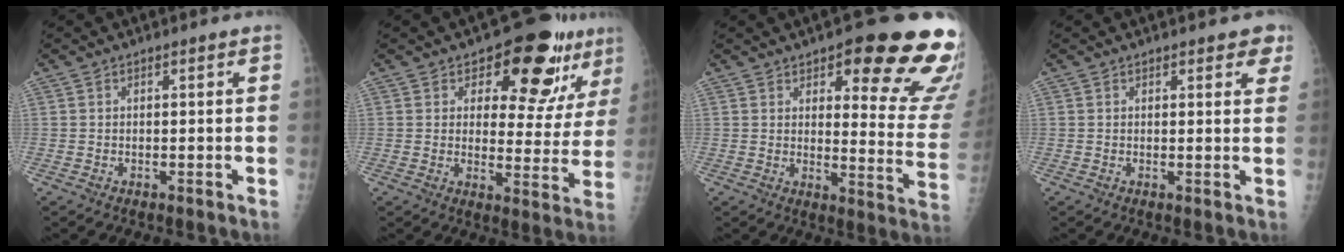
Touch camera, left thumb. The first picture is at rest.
{"total": 14.7, "force": [8.9, 7.3, 9.2], "torque": [-0.062, -0.044, 0.119]}
{"total": 21.4, "force": [12.3, 6.3, 16.4], "torque": [-0.158, -0.061, 0.151]}
{"total": 3.9, "force": [2.6, 1.5, 2.5], "torque": [-0.004, -0.008, 0.028]}